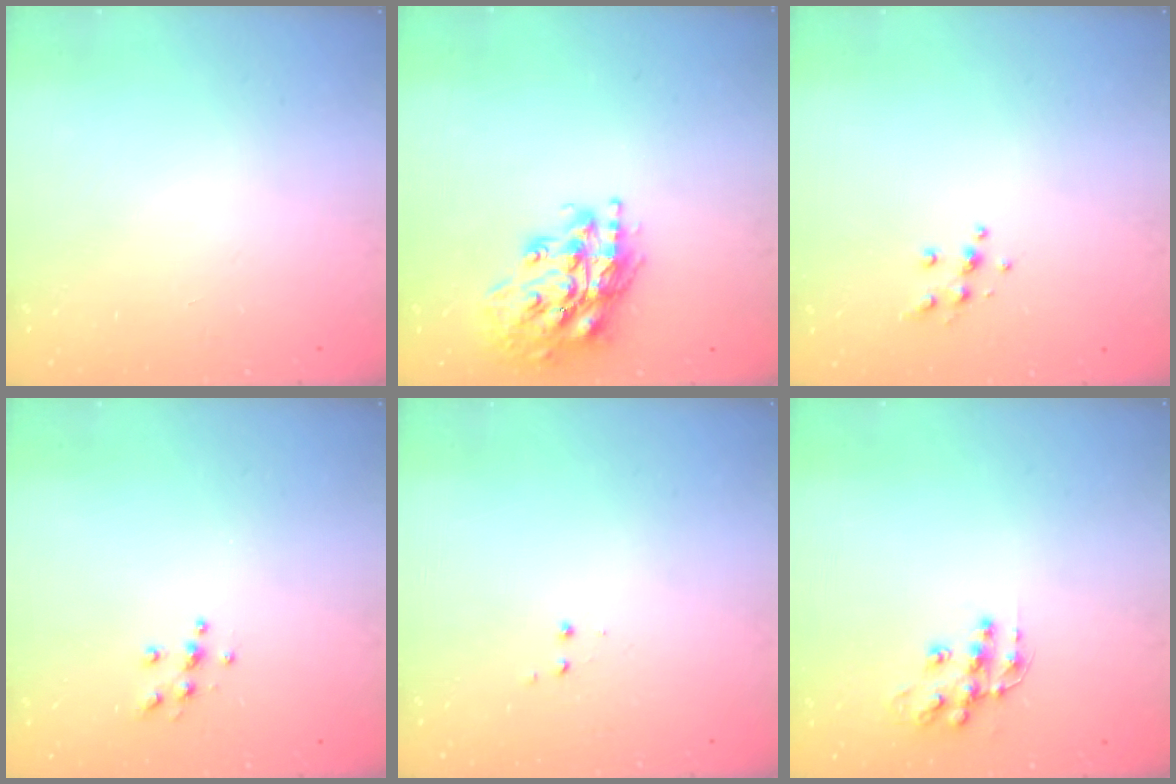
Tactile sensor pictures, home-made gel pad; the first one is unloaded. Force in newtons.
{"total": 17.4, "press": 17.3, "slide": 2.4}
{"total": 5.6, "press": 5.6, "slide": 0.6}
{"total": 5.5, "press": 5.5, "slide": 0.4}
{"total": 1.2, "press": 1.1, "slide": 0.5}
{"total": 10.6, "press": 10.6, "slide": 0.6}